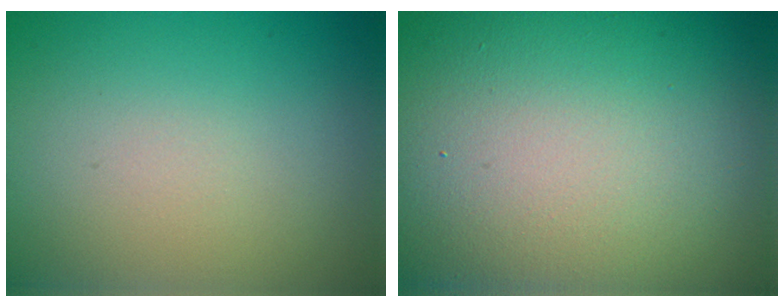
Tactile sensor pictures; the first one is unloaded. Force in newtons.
{"total": 22.1, "press": 22.1, "slide": 1.1}